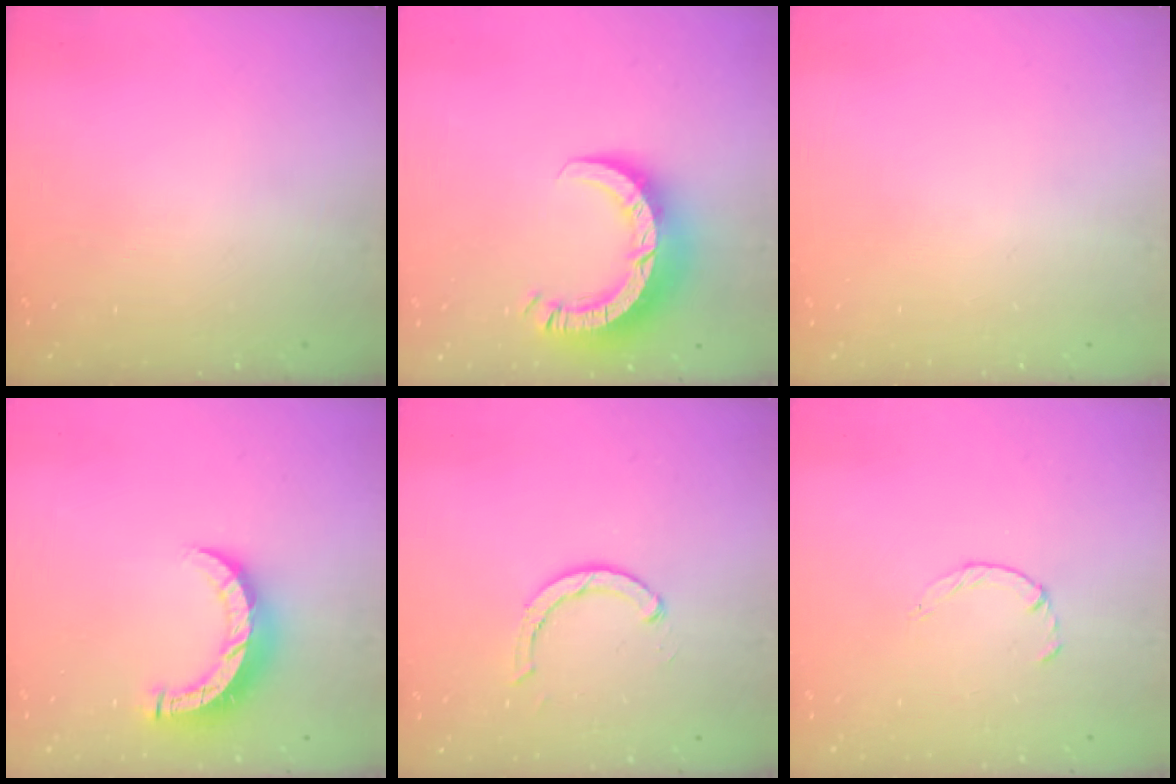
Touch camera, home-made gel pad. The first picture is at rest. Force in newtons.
{"total": 10.6, "press": 10.5, "slide": 1.0}
{"total": 0.0}
{"total": 8.9, "press": 8.9, "slide": 0.8}
{"total": 2.9, "press": 2.9, "slide": 0.4}
{"total": 1.8, "press": 1.7, "slide": 0.3}